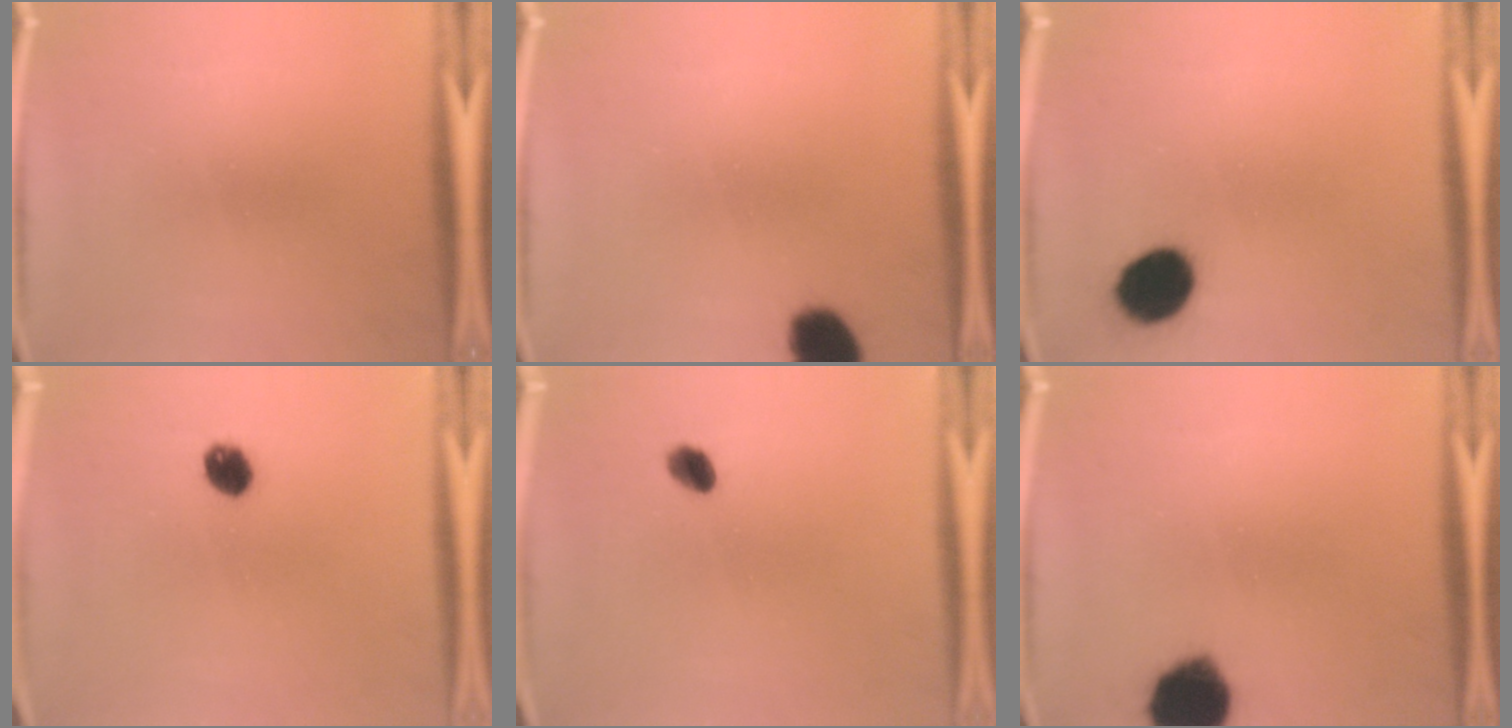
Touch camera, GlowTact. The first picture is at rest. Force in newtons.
{"total": 7.4}
{"total": 10.4}
{"total": 4.2}
{"total": 2.8}
{"total": 13.1}